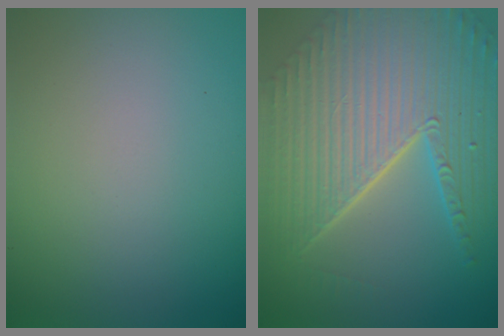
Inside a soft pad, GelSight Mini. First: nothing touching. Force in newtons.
{"total": 11.1, "press": 7.2, "slide": 8.4}